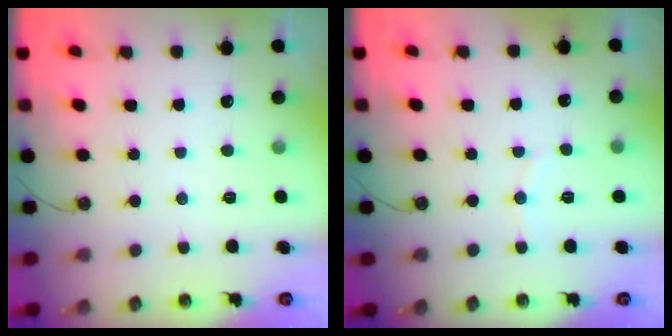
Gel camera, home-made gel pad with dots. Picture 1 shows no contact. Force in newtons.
{"total": 4.4, "press": 4.2, "slide": 1.5}